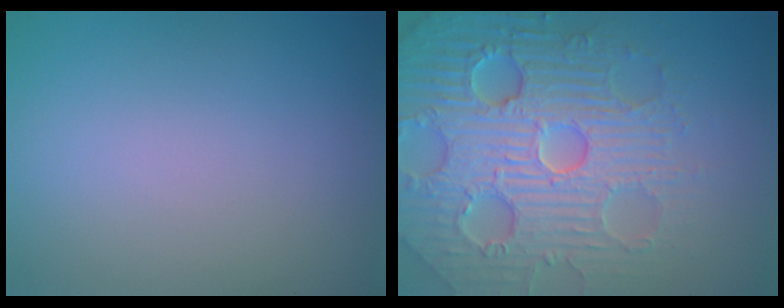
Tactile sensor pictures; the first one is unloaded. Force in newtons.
{"total": 7.6, "press": 7.4, "slide": 1.5}